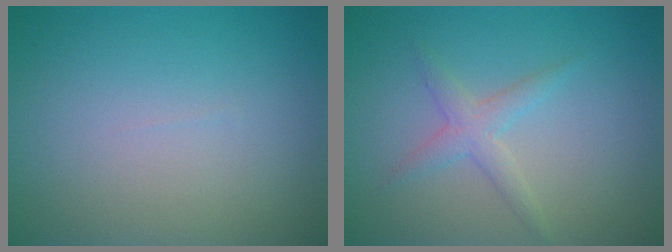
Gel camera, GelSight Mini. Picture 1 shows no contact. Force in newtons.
{"total": 2.0, "press": 2.0, "slide": 0.1}